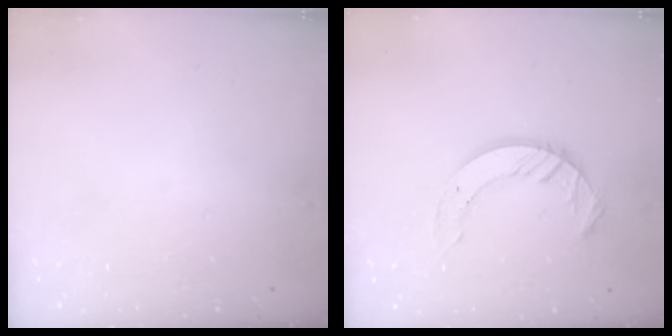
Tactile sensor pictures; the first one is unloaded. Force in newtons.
{"total": 10.2, "press": 10.1, "slide": 1.0}